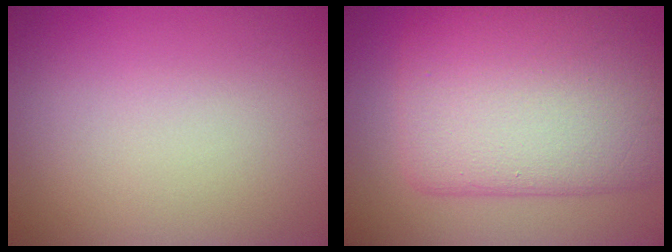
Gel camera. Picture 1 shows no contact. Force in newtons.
{"total": 10.8, "press": 10.8, "slide": 0.6}